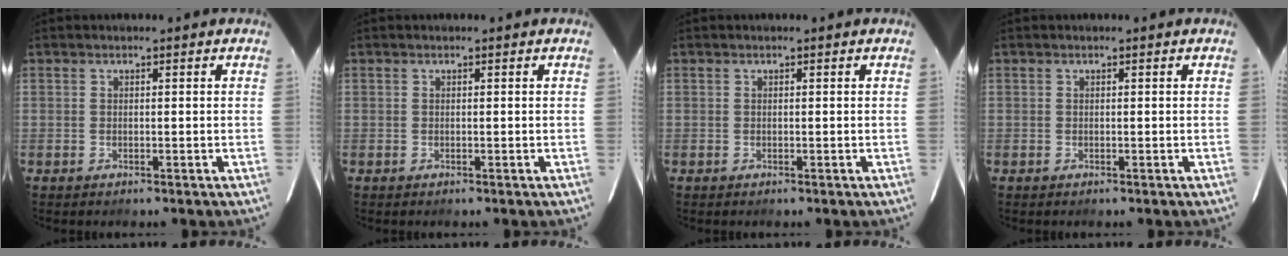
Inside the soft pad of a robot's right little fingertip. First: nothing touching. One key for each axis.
{"total": 0.0}
{"total": 0.0}
{"total": 0.0}